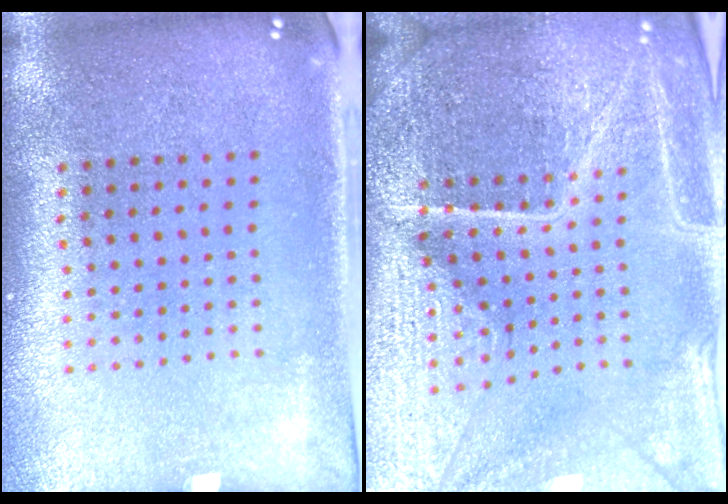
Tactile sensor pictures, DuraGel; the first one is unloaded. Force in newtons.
{"total": 5.5, "press": 5.0, "slide": 2.1}